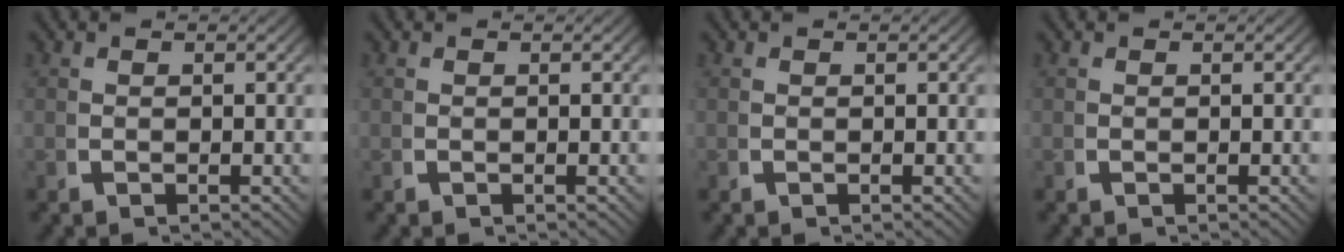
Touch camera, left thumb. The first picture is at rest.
{"total": 0.0}
{"total": 0.0}
{"total": 0.0}